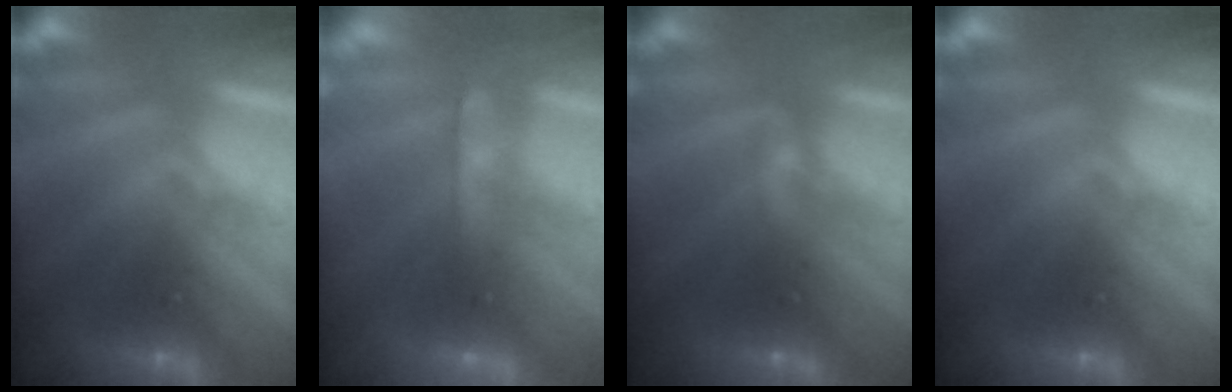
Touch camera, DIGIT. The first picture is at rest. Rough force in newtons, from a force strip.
{"total": 7.7}
{"total": 2.3}
{"total": 0.0}